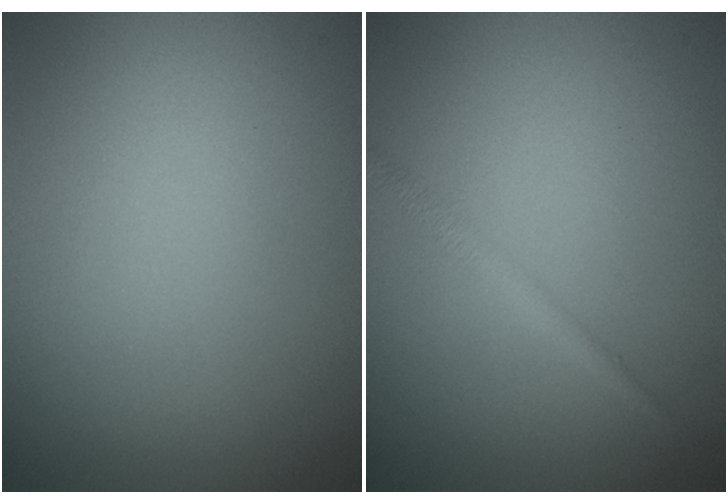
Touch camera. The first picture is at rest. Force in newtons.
{"total": 1.3, "press": 1.3, "slide": 0.1}